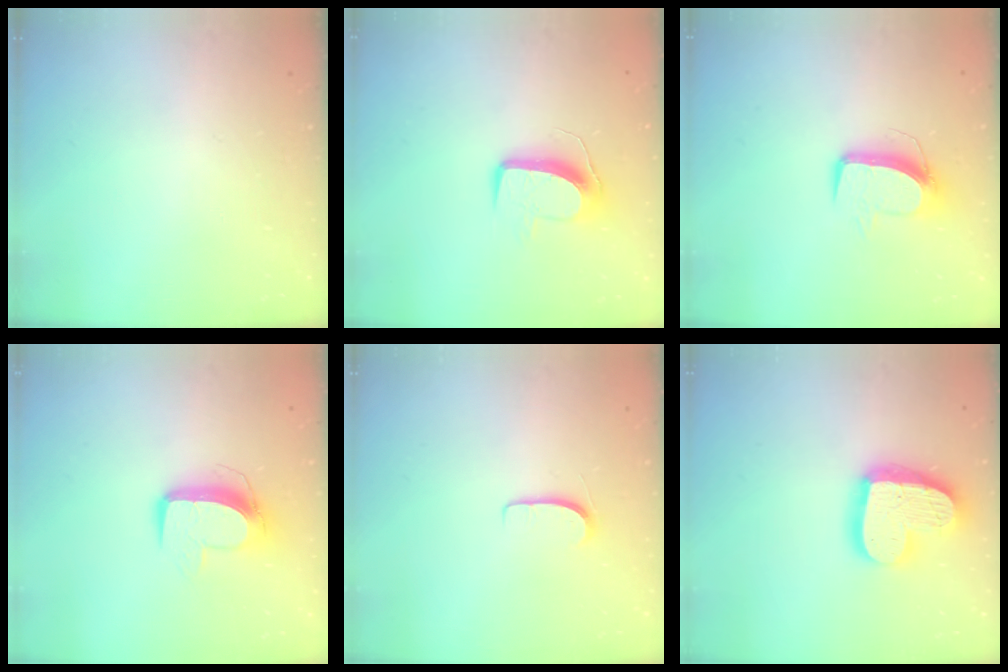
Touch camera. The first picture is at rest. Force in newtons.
{"total": 9.7, "press": 9.7, "slide": 0.5}
{"total": 10.0, "press": 10.0, "slide": 0.3}
{"total": 10.2, "press": 10.2, "slide": 0.6}
{"total": 5.2, "press": 5.2, "slide": 0.5}
{"total": 19.6, "press": 19.5, "slide": 1.4}